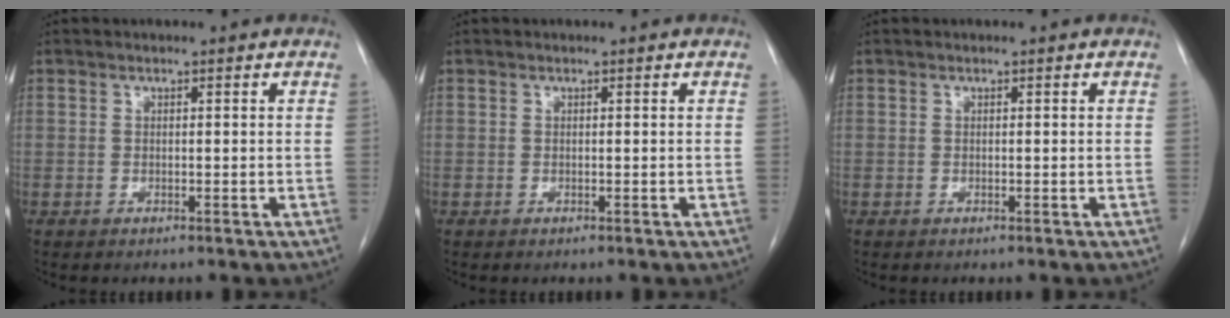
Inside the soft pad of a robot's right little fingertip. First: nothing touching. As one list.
[{"total": 0.0}, {"total": 0.0}]